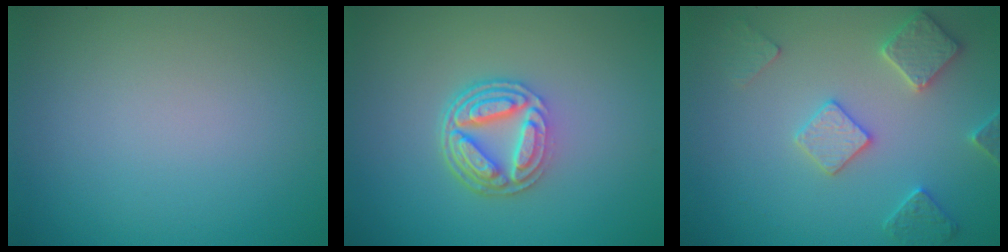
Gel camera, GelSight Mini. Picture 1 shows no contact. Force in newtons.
{"total": 5.1, "press": 3.9, "slide": 3.4}
{"total": 3.5, "press": 3.4, "slide": 0.9}